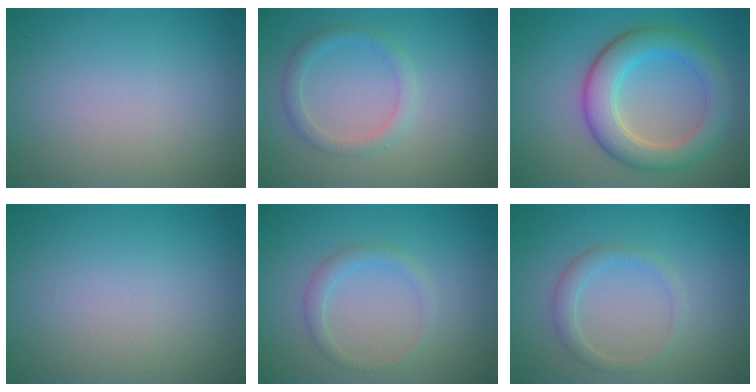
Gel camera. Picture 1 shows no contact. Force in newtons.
{"total": 1.9, "press": 1.9, "slide": 0.0}
{"total": 5.7, "press": 5.7, "slide": 0.2}
{"total": 0.0}
{"total": 1.5, "press": 1.5, "slide": 0.1}
{"total": 1.8, "press": 1.8, "slide": 0.1}